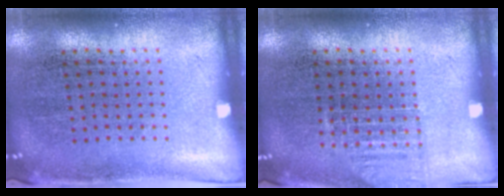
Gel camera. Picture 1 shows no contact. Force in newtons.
{"total": 0.9, "press": 0.8, "slide": 0.3}